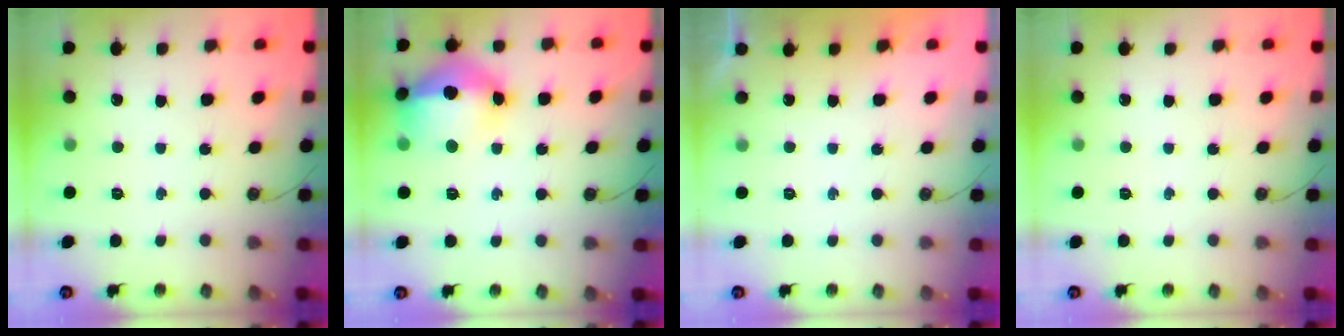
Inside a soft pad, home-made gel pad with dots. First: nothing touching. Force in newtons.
{"total": 17.5, "press": 17.4, "slide": 1.9}
{"total": 0.0}
{"total": 0.0}